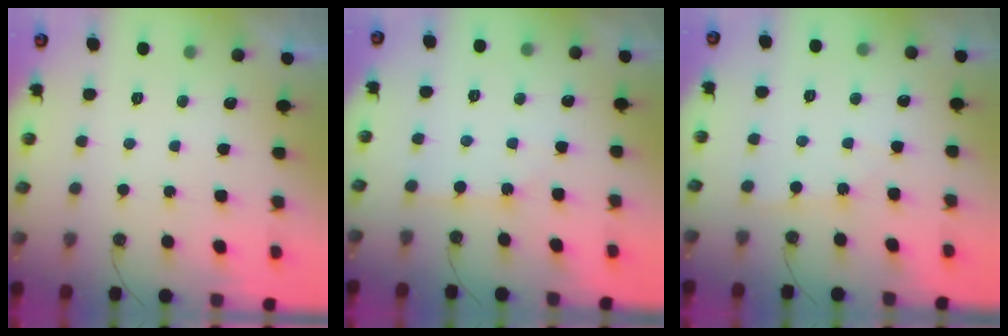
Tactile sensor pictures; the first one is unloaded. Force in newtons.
{"total": 2.9, "press": 2.9, "slide": 0.4}
{"total": 2.4, "press": 2.3, "slide": 0.4}